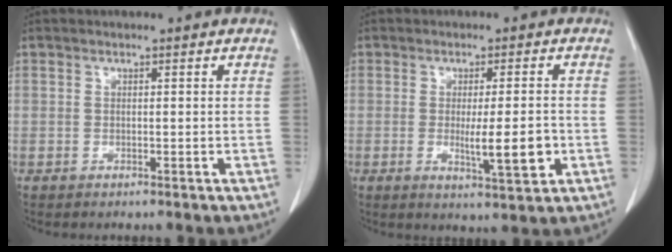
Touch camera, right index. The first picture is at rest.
{"total": 6.5, "force": [-1.2, 0.7, 6.3], "torque": [-0.095, -0.009, -0.011]}